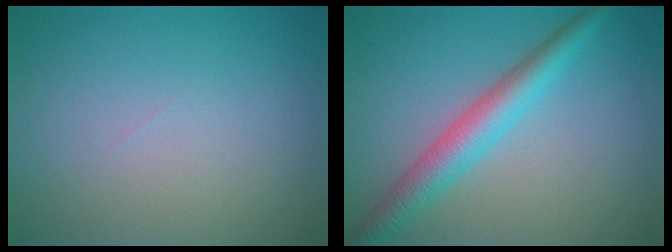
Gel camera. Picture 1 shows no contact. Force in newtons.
{"total": 4.2, "press": 4.2, "slide": 0.1}